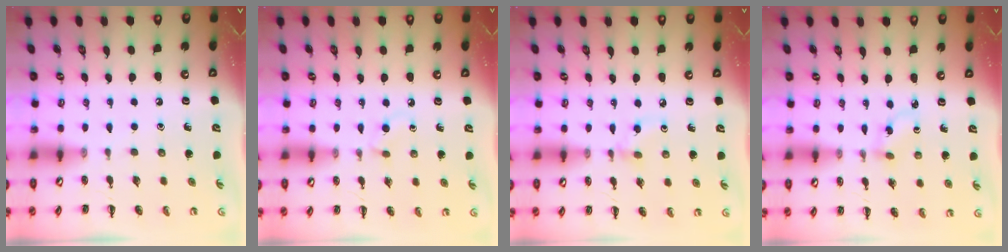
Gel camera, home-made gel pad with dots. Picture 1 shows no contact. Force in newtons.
{"total": 1.9, "press": 1.6, "slide": 1.0}
{"total": 3.3, "press": 3.0, "slide": 1.2}
{"total": 2.1, "press": 1.9, "slide": 0.9}